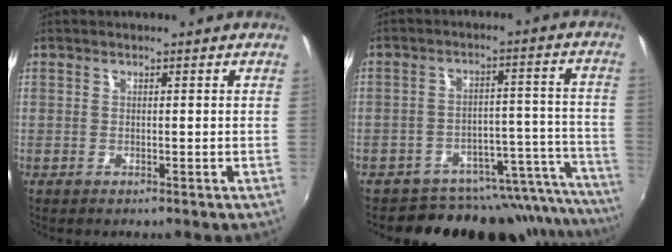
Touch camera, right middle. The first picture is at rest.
{"total": 20.6, "force": [-18.5, 7.0, 5.8], "torque": [-0.053, 0.036, -0.242]}